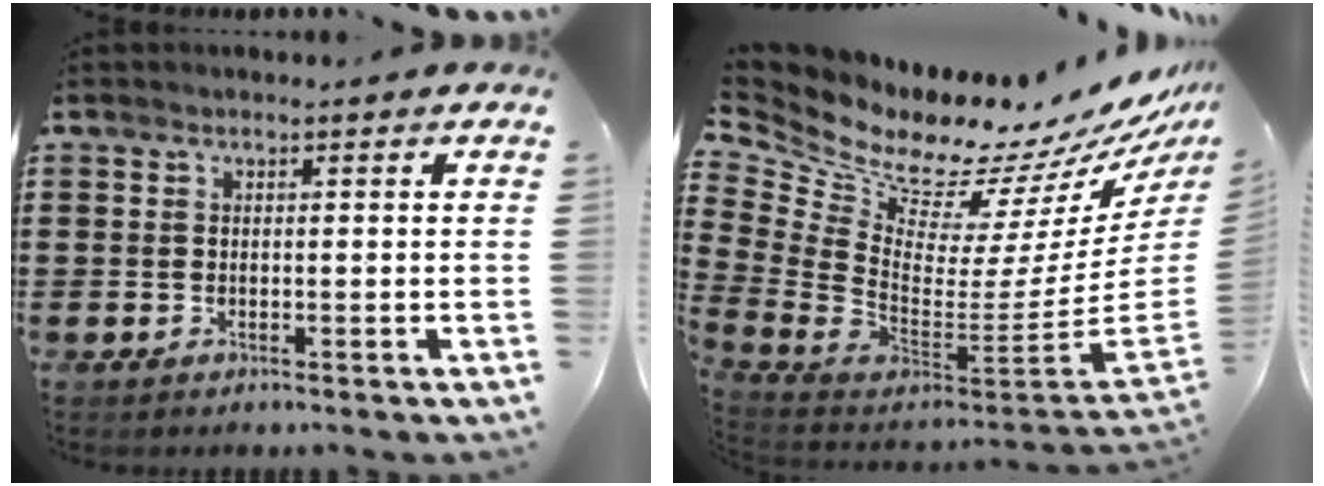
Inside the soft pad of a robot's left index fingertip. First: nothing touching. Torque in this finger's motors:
{"motor_torque": [2.14, 0.00, 0.15, -0.01]}